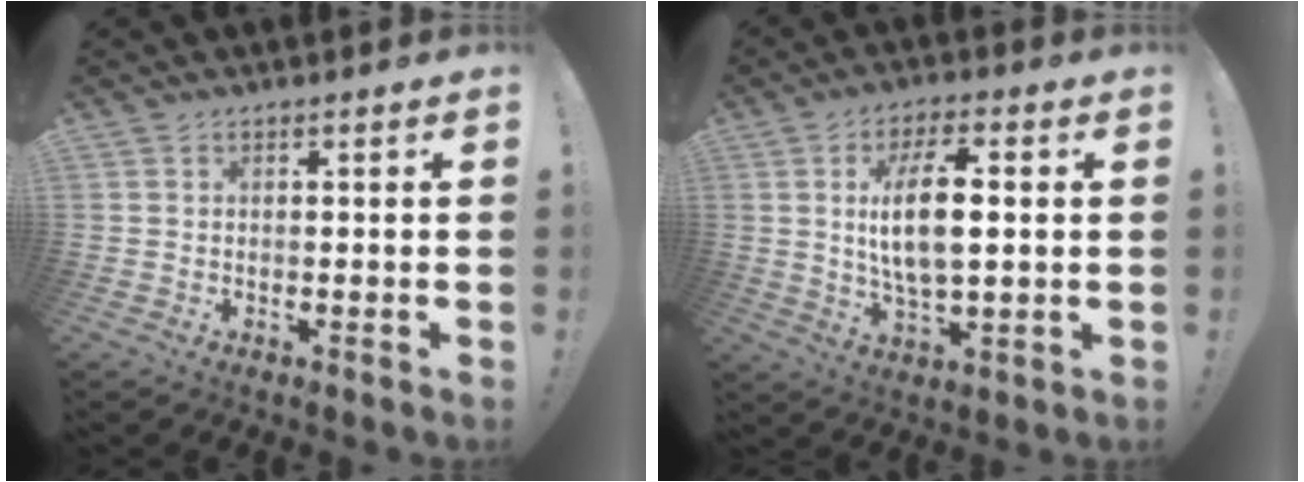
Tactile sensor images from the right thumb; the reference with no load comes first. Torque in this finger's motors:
{"motor_torque": [-0.32, 0.96, 0.81, 0.70, 0.10]}